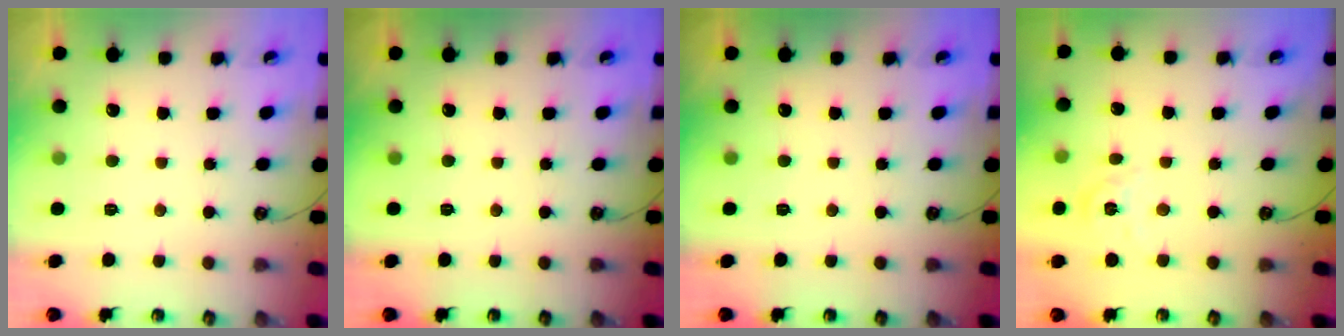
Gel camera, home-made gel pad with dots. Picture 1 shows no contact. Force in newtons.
{"total": 0.0}
{"total": 0.0}
{"total": 3.4, "press": 3.4, "slide": 0.1}